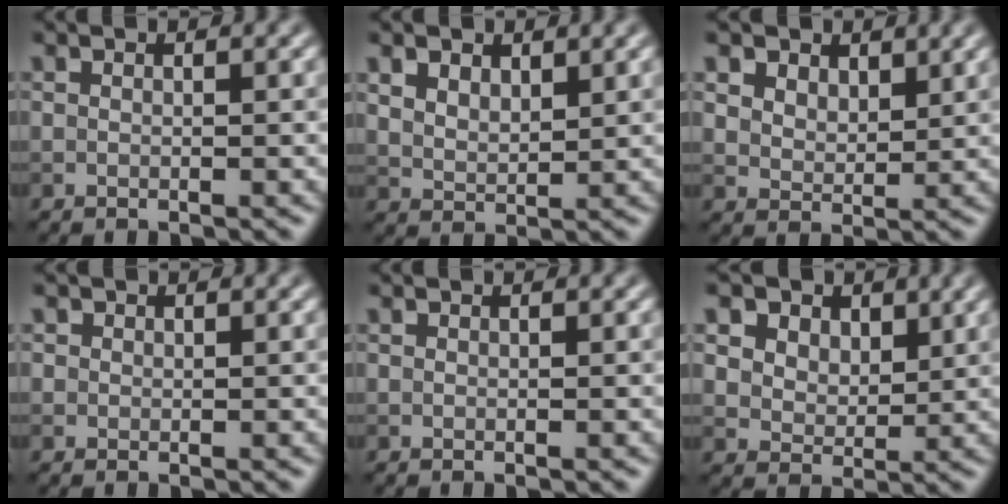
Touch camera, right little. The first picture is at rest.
{"total": 2.7, "force": [1.7, 1.5, 1.5], "torque": [-0.034, -0.003, 0.037]}
{"total": 5.1, "force": [3.4, 3.1, 2.2], "torque": [-0.068, -0.001, 0.060]}
{"total": 0.7, "force": [0.3, 0.6, 0.0], "torque": [0.006, -0.003, 0.002]}
{"total": 0.0}
{"total": 8.1, "force": [4.8, 5.5, 3.5], "torque": [-0.080, 0.003, 0.080]}